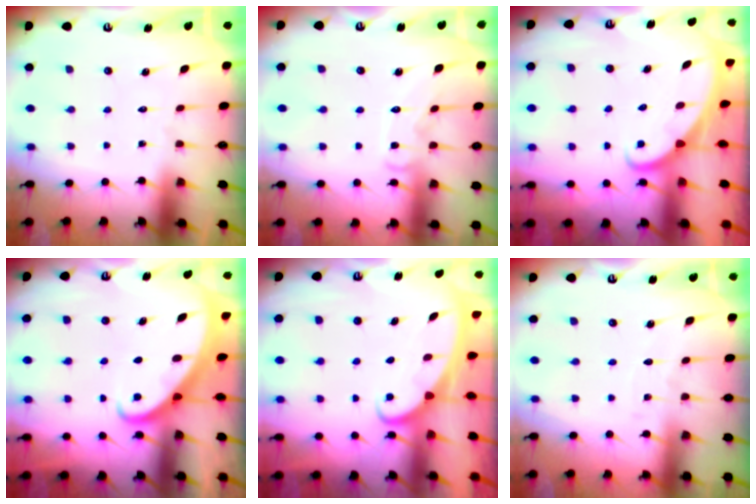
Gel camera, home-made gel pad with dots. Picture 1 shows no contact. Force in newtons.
{"total": 8.0, "press": 7.9, "slide": 0.7}
{"total": 2.0, "press": 2.0, "slide": 0.0}
{"total": 2.5, "press": 2.4, "slide": 0.3}
{"total": 2.6, "press": 2.6, "slide": 0.3}
{"total": 2.3, "press": 2.3, "slide": 0.3}